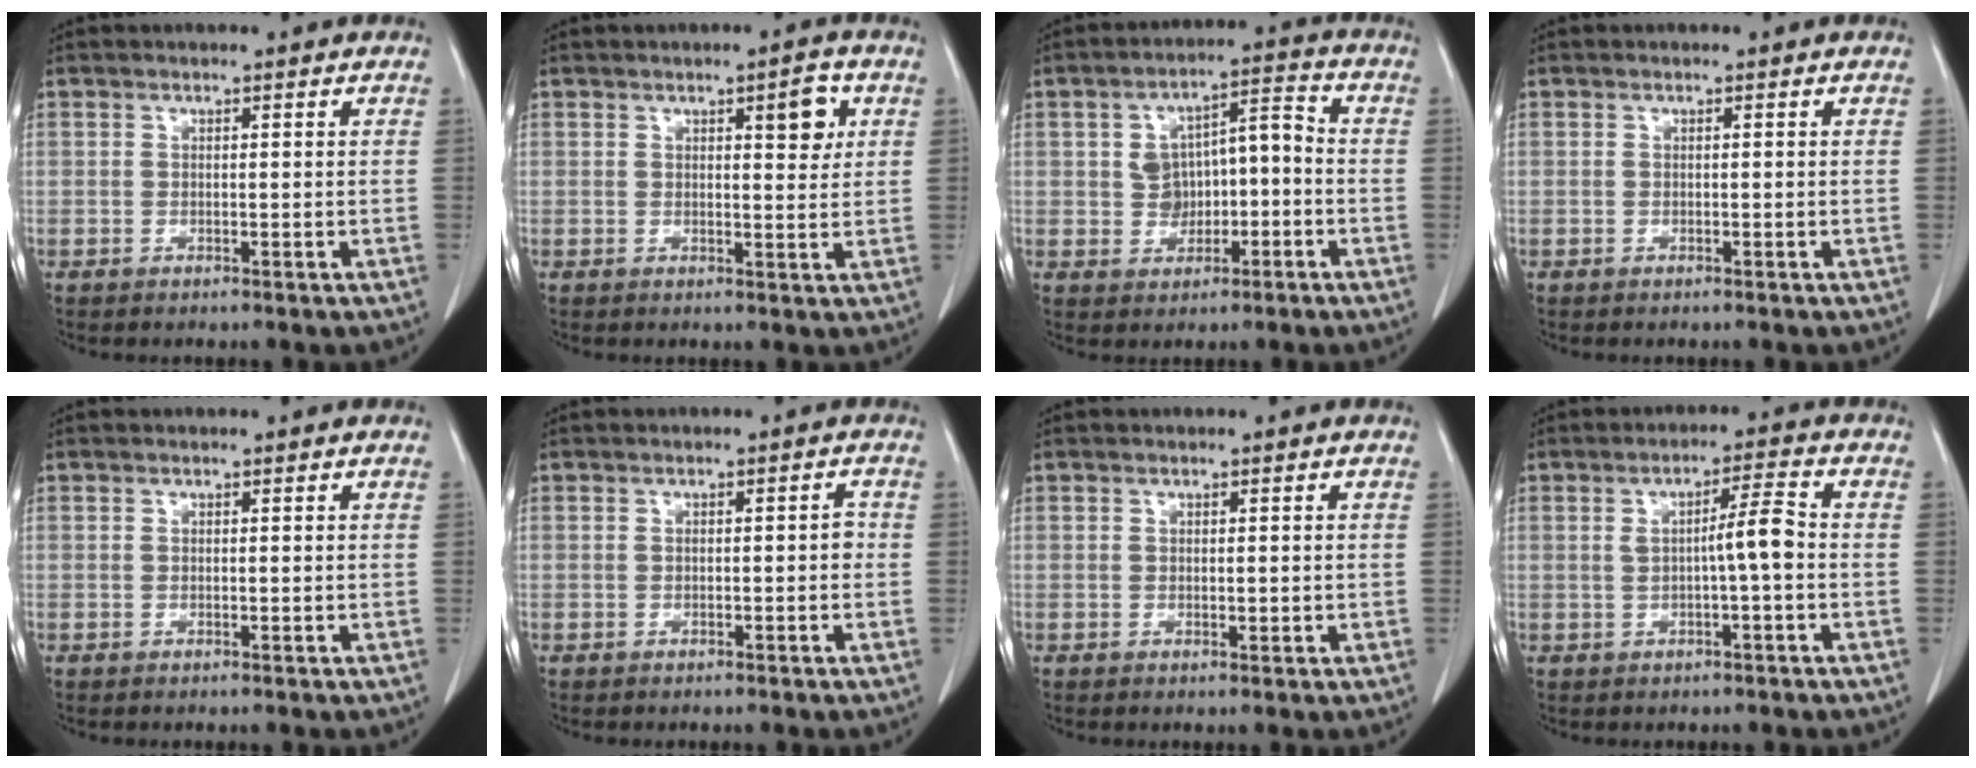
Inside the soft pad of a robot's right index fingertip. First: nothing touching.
{"total": 4.3, "force": [1.7, 1.1, 3.7], "torque": [-0.049, -0.002, 0.023]}
{"total": 7.1, "force": [-1.1, 4.7, 5.2], "torque": [-0.083, 0.036, -0.012]}
{"total": 0.0}
{"total": 0.0}
{"total": 1.5, "force": [-0.2, 0.4, 1.4], "torque": [-0.017, 0.006, -0.003]}
{"total": 0.9, "force": [0.0, 0.5, 0.8], "torque": [-0.011, -0.002, 0.002]}
{"total": 4.9, "force": [-0.3, 0.1, 4.9], "torque": [-0.078, 0.008, -0.004]}